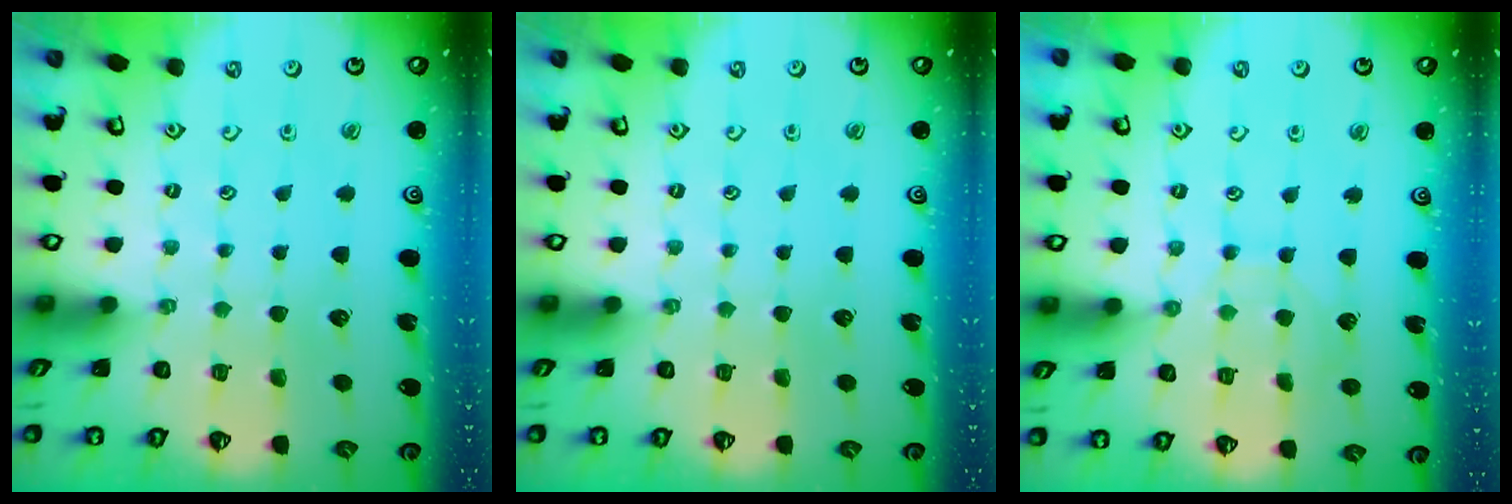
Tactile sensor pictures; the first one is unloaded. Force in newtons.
{"total": 0.0}
{"total": 5.7, "press": 5.7, "slide": 0.5}